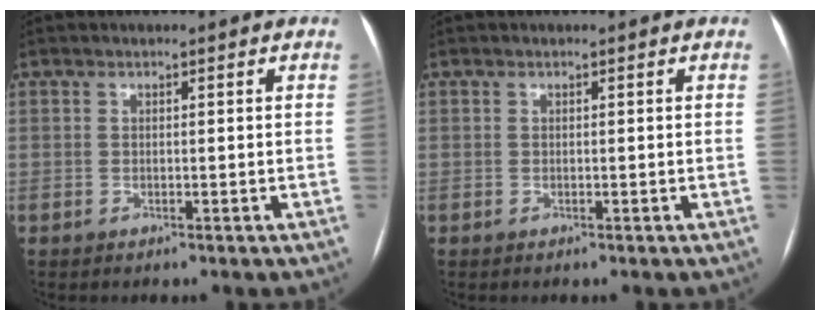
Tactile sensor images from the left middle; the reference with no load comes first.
{"total": 0.0}